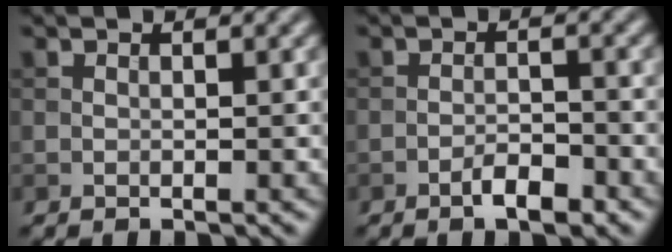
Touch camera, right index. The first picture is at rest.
{"total": 2.5, "force": [-1.6, 0.8, 1.8], "torque": [-0.027, 0.005, -0.030]}